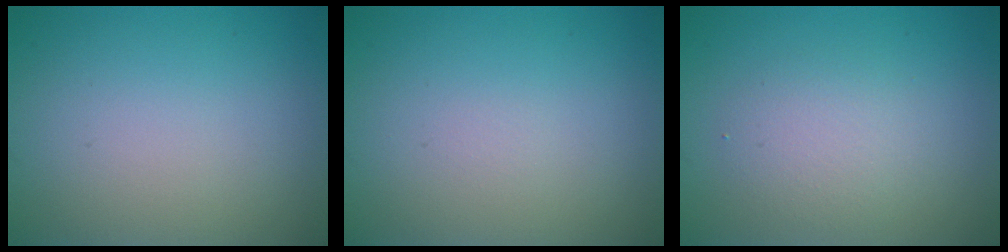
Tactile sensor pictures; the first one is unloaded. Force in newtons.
{"total": 0.0}
{"total": 2.5, "press": 2.5, "slide": 0.2}